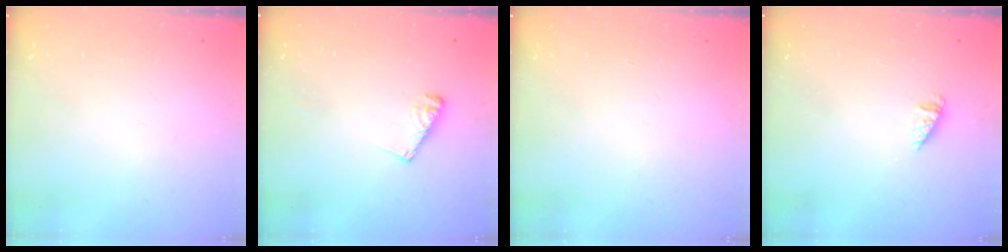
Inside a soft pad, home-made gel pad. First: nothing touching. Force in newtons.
{"total": 5.0, "press": 4.9, "slide": 0.7}
{"total": 0.0}
{"total": 1.5, "press": 1.5, "slide": 0.2}